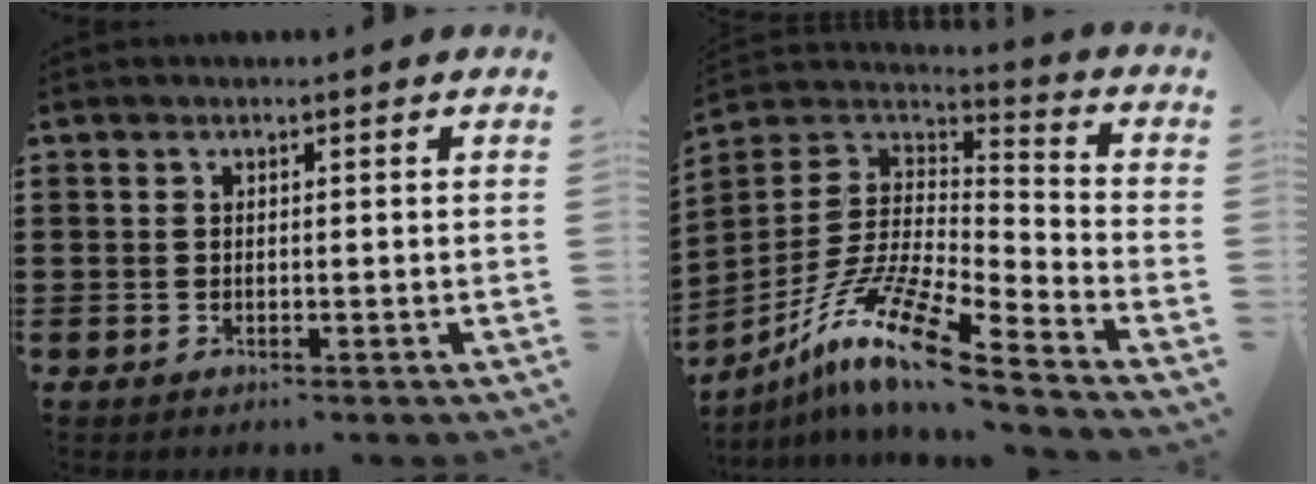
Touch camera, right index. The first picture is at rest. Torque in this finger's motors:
{"motor_torque": [0.11, 0.06, 0.72, 0.15]}